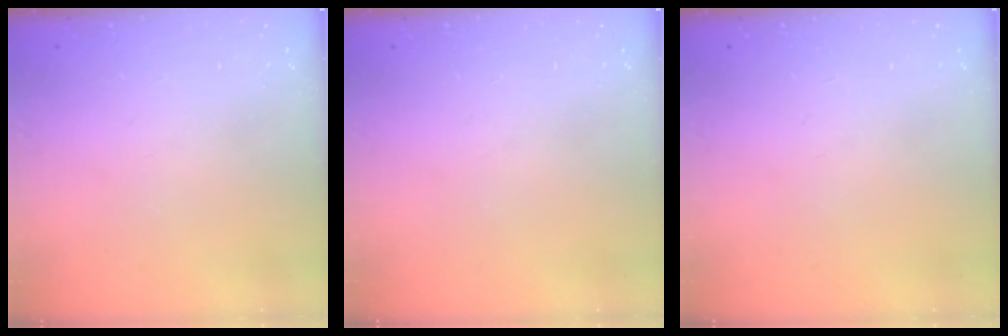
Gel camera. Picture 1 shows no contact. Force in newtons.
{"total": 0.0}
{"total": 0.0}